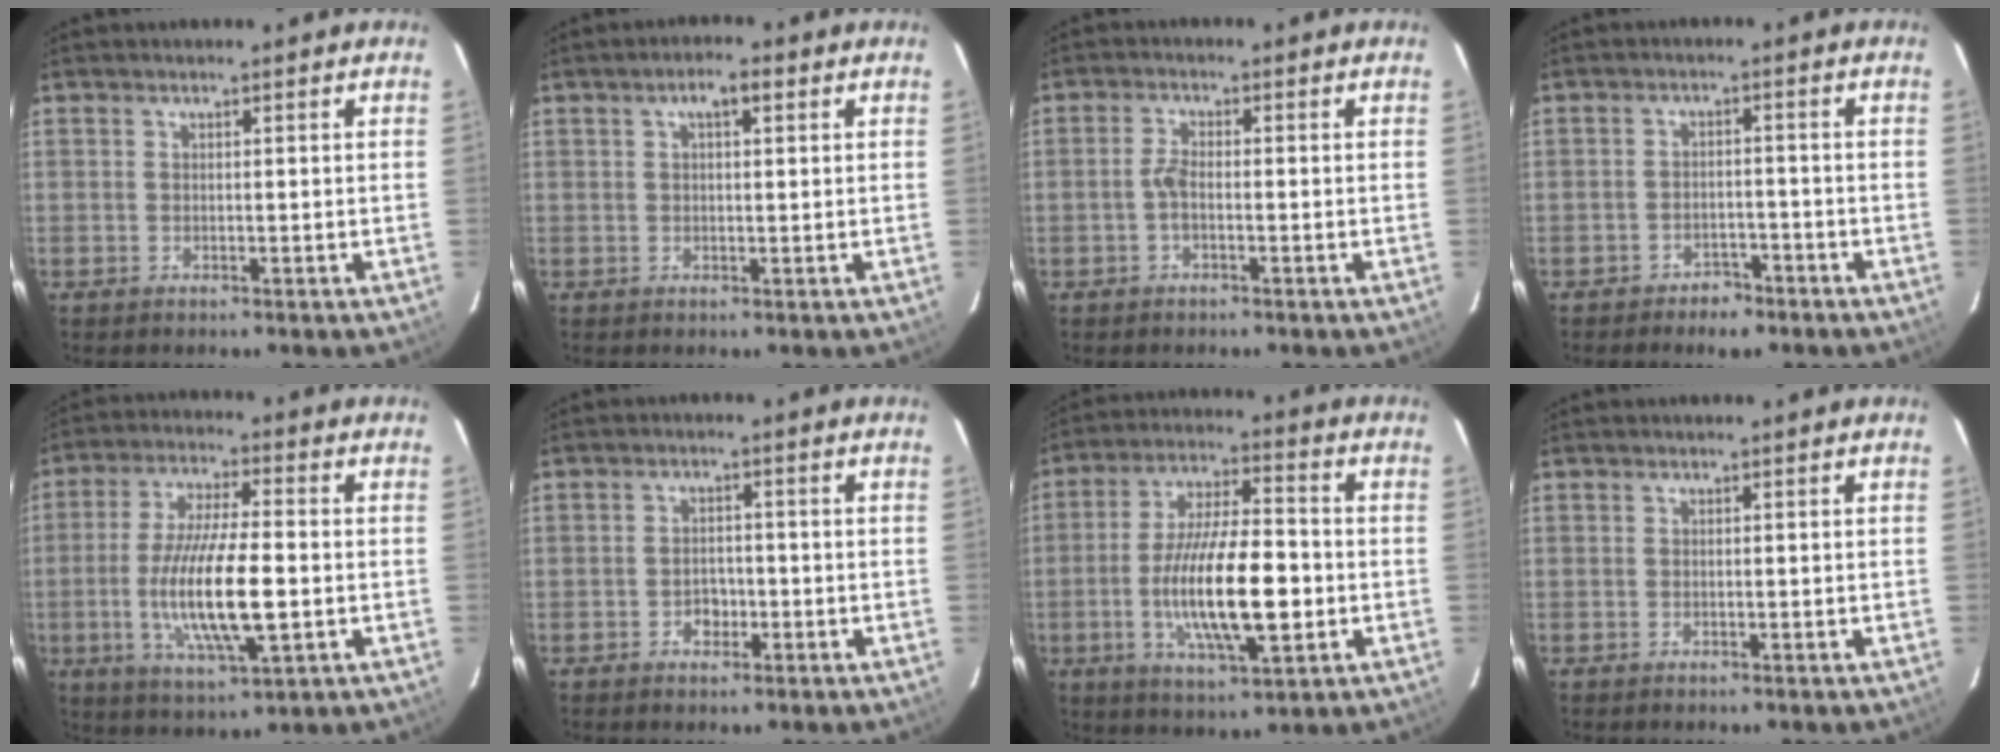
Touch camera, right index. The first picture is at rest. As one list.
[{"total": 3.3, "force": [1.3, 1.2, 2.8], "torque": [-0.048, 0.013, 0.022]}, {"total": 2.2, "force": [-0.8, 0.9, 1.9], "torque": [-0.046, 0.006, -0.017]}, {"total": 4.7, "force": [-3.7, 2.5, 1.3], "torque": [-0.037, 0.007, -0.051]}, {"total": 14.7, "force": [-2.6, 3.3, 14.1], "torque": [-0.276, -0.012, -0.046]}, {"total": 3.0, "force": [-1.2, 2.3, 1.4], "torque": [-0.028, 0.008, -0.014]}, {"total": 16.3, "force": [-3.3, 4.7, 15.3], "torque": [-0.287, -0.007, -0.055]}, {"total": 0.0}]